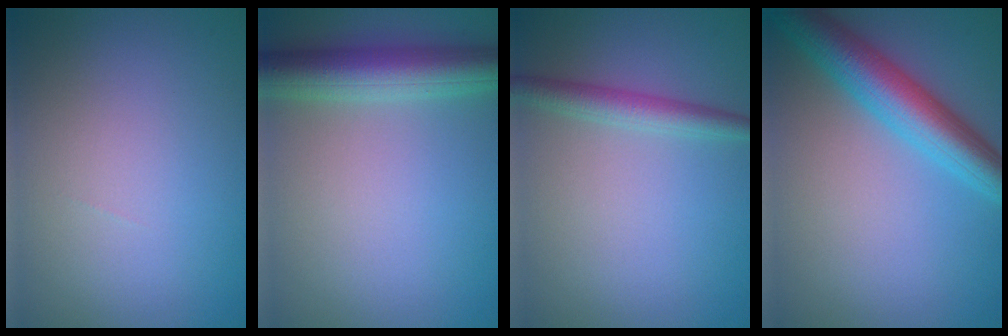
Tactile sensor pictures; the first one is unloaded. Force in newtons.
{"total": 5.7, "press": 5.7, "slide": 0.2}
{"total": 2.5, "press": 2.5, "slide": 0.0}
{"total": 6.2, "press": 6.2, "slide": 0.3}